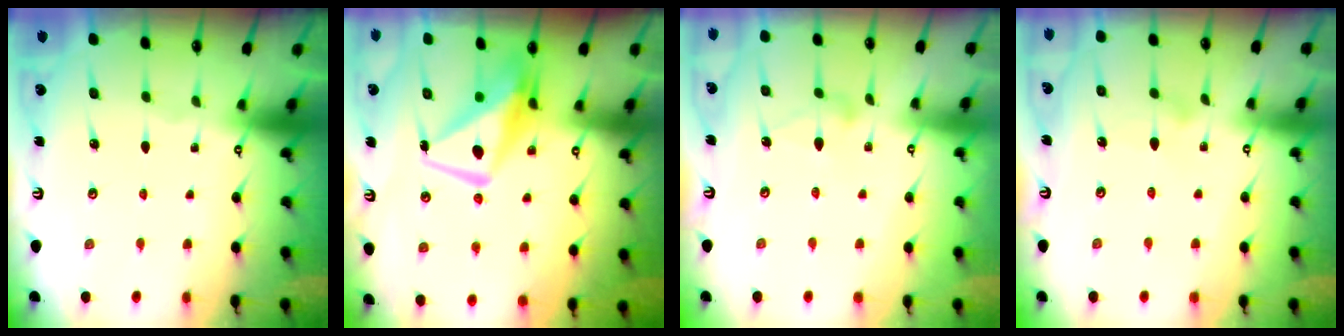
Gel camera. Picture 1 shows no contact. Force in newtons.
{"total": 9.2, "press": 9.1, "slide": 1.4}
{"total": 6.9, "press": 6.9, "slide": 0.4}
{"total": 3.3, "press": 3.3, "slide": 0.1}